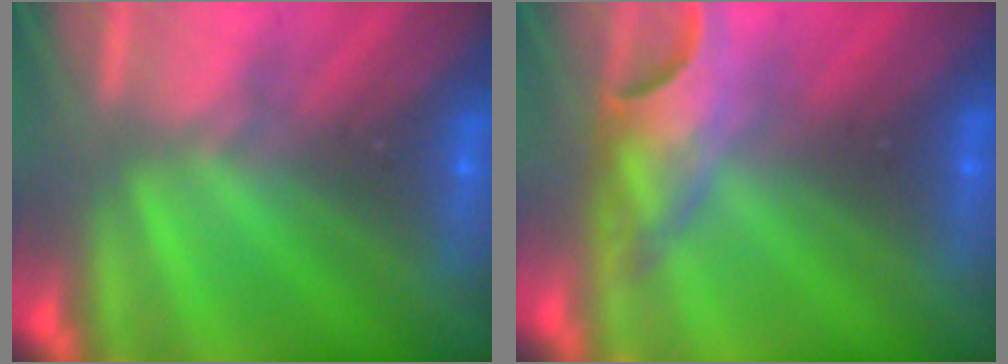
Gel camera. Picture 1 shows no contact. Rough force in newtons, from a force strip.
{"total": 4.6}